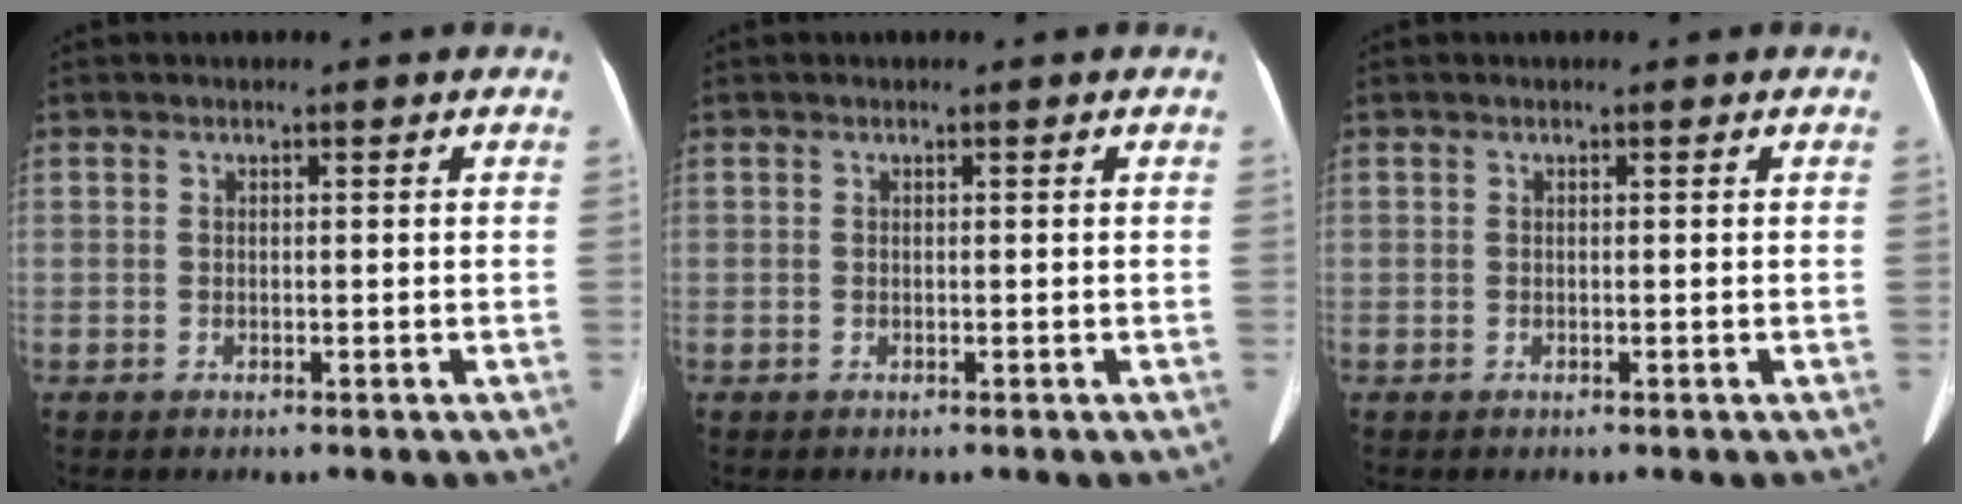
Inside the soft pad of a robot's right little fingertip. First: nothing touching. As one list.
[{"total": 0.0}, {"total": 0.0}]